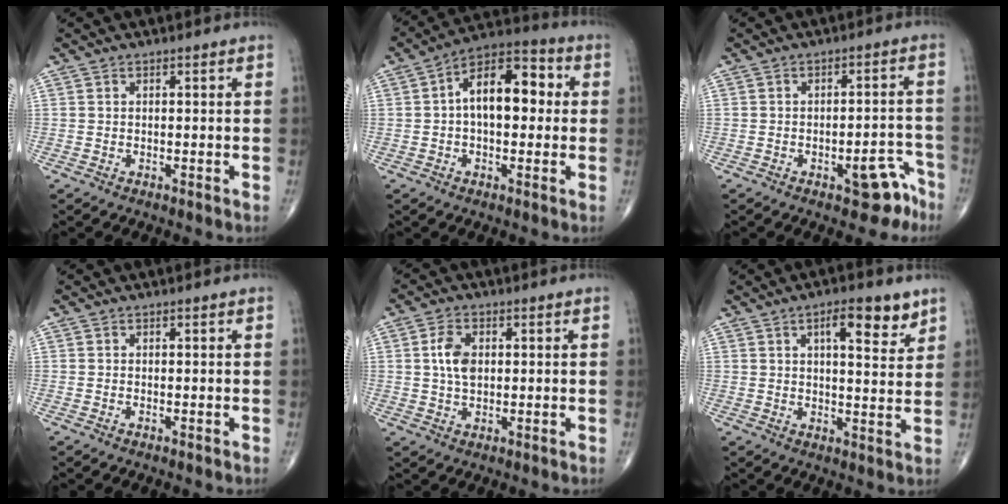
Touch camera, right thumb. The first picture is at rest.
{"total": 13.3, "force": [1.3, 7.3, 11.0], "torque": [-0.153, 0.036, 0.008]}
{"total": 7.0, "force": [-4.3, 3.0, 4.6], "torque": [-0.027, 0.041, -0.049]}
{"total": 0.0}
{"total": 5.4, "force": [0.9, 3.3, 4.2], "torque": [-0.079, -0.001, 0.015]}
{"total": 8.5, "force": [4.6, 2.7, 6.6], "torque": [-0.080, -0.024, 0.065]}